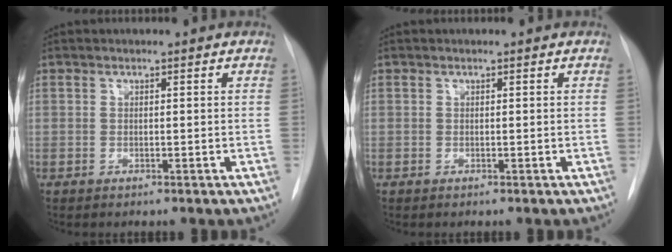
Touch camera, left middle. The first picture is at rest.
{"total": 0.0}